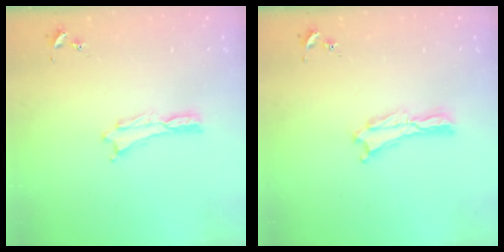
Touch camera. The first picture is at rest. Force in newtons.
{"total": 0.0}